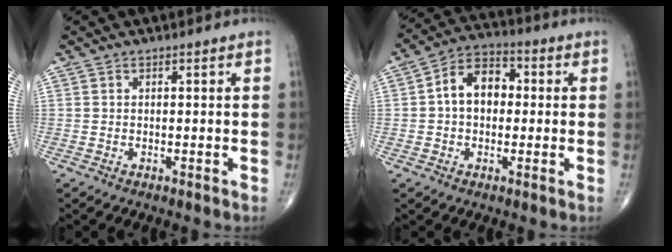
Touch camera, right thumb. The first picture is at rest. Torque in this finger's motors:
{"motor_torque": [-0.03, 0.08, 0.03, 0.01, 0.05]}